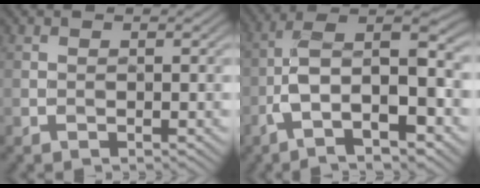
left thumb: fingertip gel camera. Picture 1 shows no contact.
{"total": 11.0, "force": [-3.2, 4.1, 9.7], "torque": [-0.186, 0.003, -0.056]}